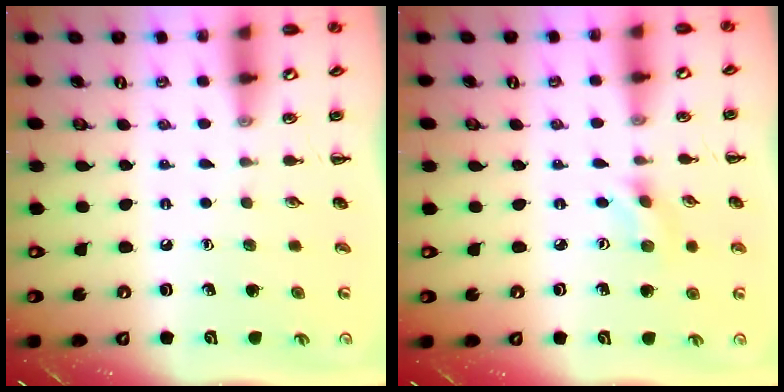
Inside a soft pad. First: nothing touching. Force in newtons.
{"total": 1.6, "press": 1.5, "slide": 0.5}